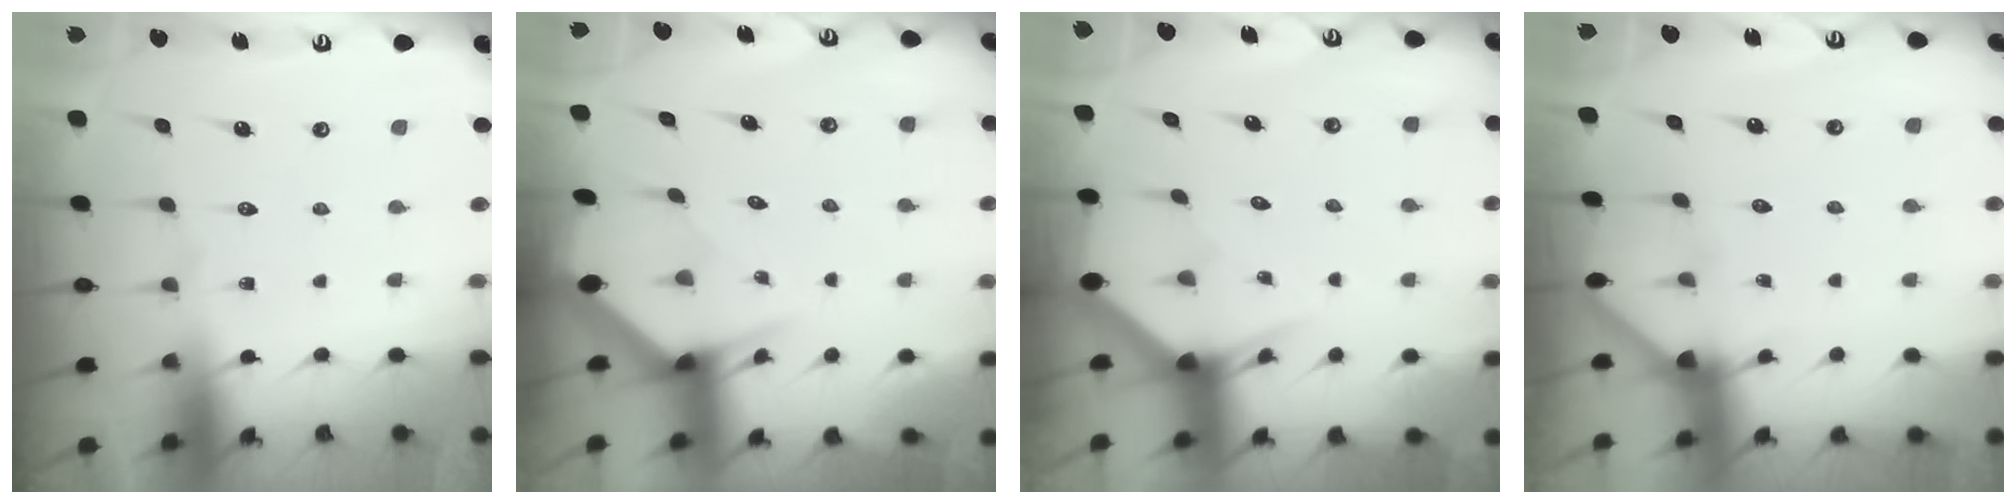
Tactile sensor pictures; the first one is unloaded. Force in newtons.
{"total": 2.8, "press": 2.8, "slide": 0.3}
{"total": 2.6, "press": 2.6, "slide": 0.2}
{"total": 3.1, "press": 3.1, "slide": 0.2}